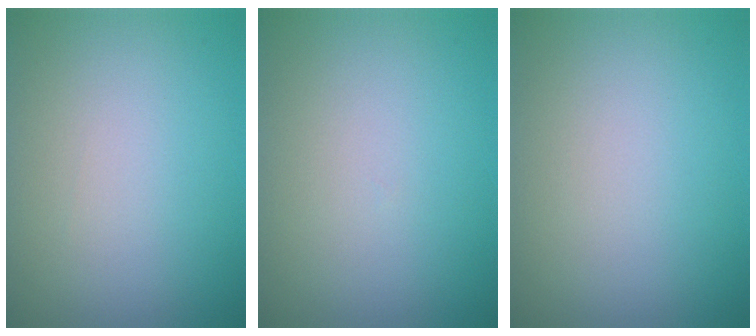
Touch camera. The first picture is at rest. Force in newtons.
{"total": 0.0}
{"total": 0.0}